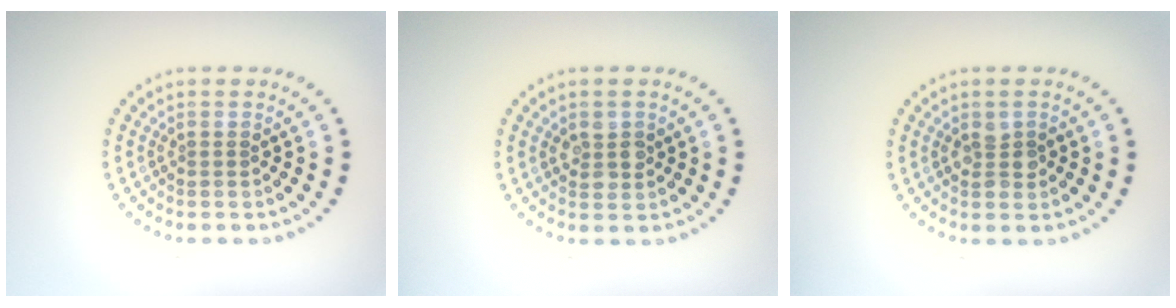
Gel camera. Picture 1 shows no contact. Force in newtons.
{"total": 2.2, "press": 2.1, "slide": 0.6}
{"total": 1.8, "press": 1.7, "slide": 0.2}